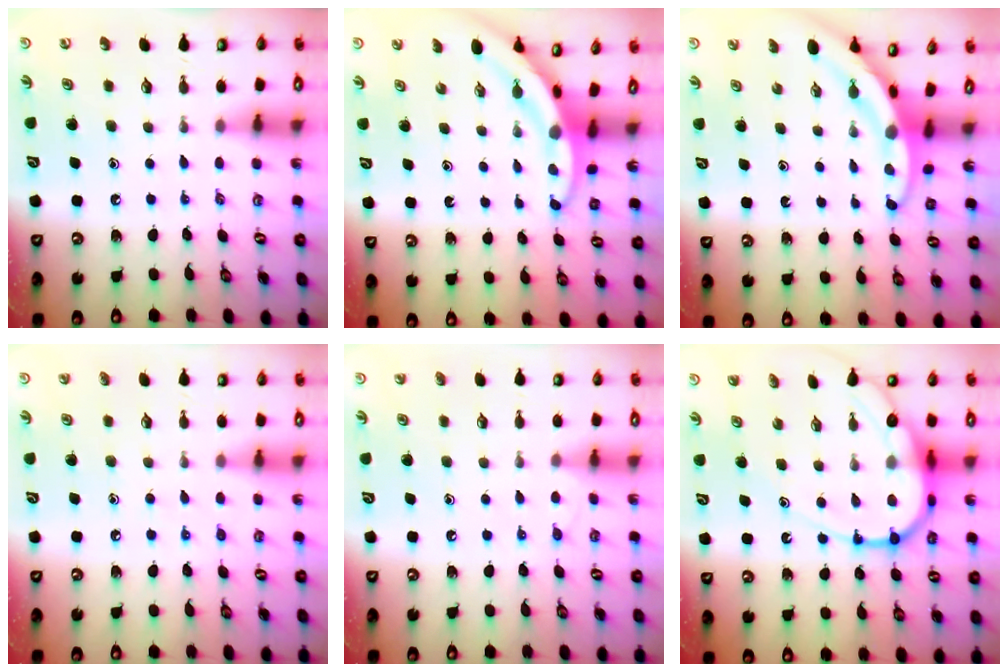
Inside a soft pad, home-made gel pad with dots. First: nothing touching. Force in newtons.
{"total": 2.8, "press": 2.8, "slide": 0.3}
{"total": 3.3, "press": 3.3, "slide": 0.2}
{"total": 4.7, "press": 4.7, "slide": 0.5}
{"total": 6.3, "press": 6.2, "slide": 0.6}
{"total": 14.4, "press": 14.4, "slide": 1.5}